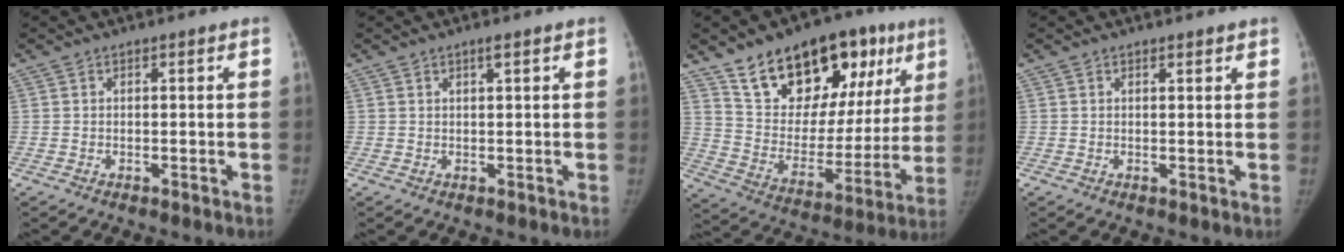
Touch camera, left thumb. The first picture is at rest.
{"total": 1.1, "force": [0.7, 0.1, 0.9], "torque": [-0.013, -0.002, 0.013]}
{"total": 25.4, "force": [14.8, 14.1, 15.1], "torque": [-0.177, -0.031, 0.242]}
{"total": 1.0, "force": [0.8, 0.3, 0.5], "torque": [-0.007, -0.005, 0.012]}